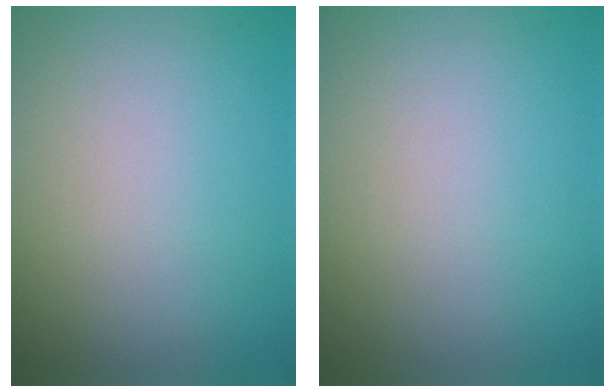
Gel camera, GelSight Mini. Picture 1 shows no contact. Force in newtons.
{"total": 0.0}